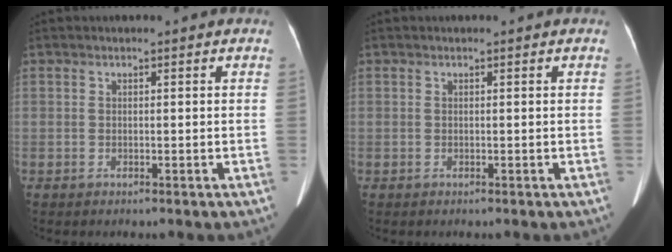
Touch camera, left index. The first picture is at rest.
{"total": 0.0}